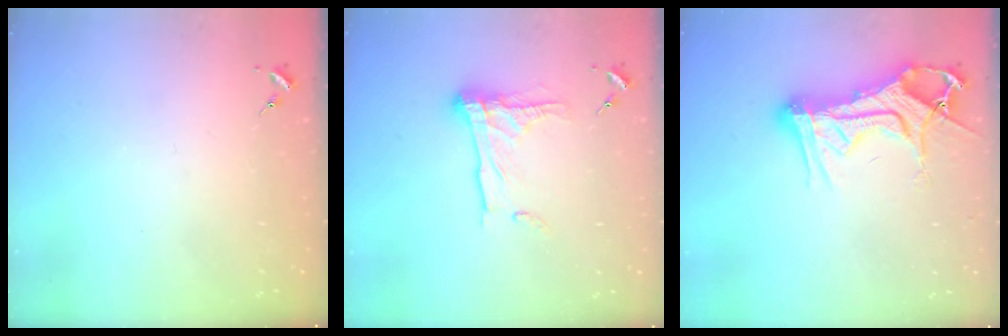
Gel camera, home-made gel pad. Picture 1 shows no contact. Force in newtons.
{"total": 13.3, "press": 13.3, "slide": 0.9}
{"total": 16.8, "press": 16.8, "slide": 1.4}